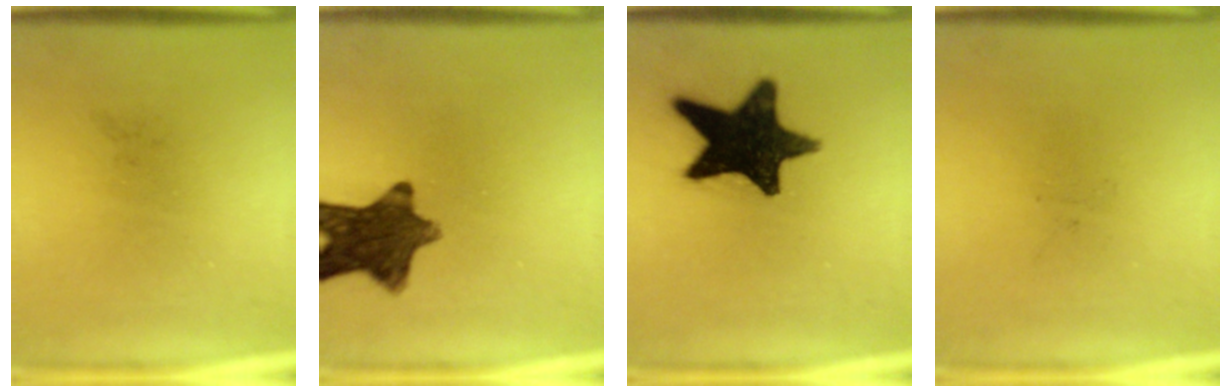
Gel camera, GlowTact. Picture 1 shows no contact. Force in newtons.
{"total": 11.2}
{"total": 16.5}
{"total": 0.0}